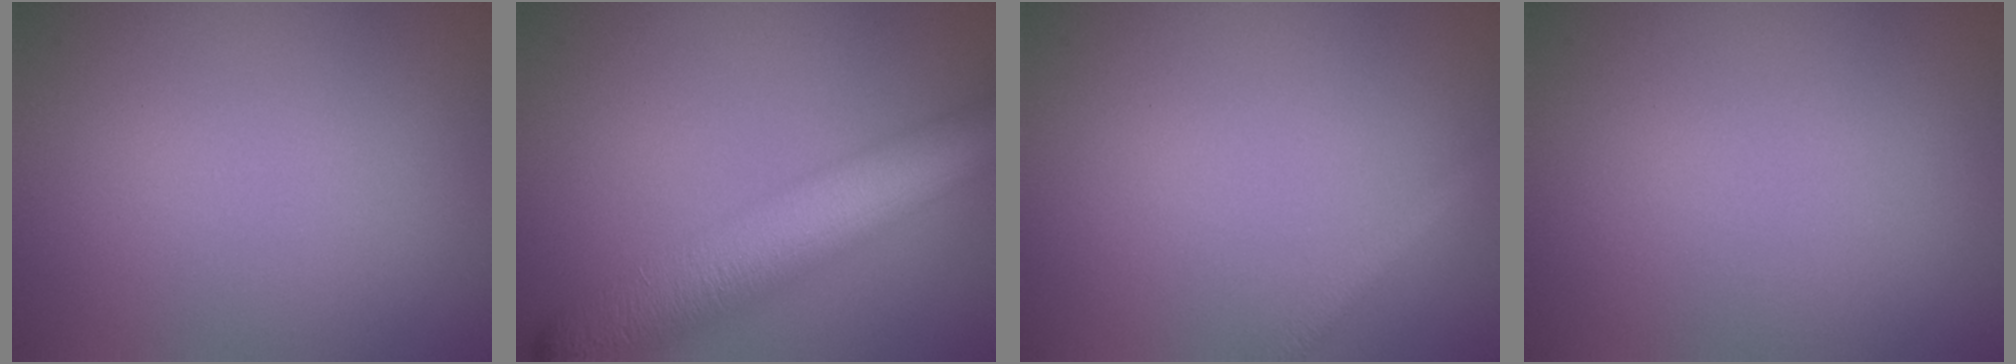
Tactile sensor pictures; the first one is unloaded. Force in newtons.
{"total": 10.3, "press": 10.3, "slide": 0.4}
{"total": 1.5, "press": 1.5, "slide": 0.0}
{"total": 0.0}